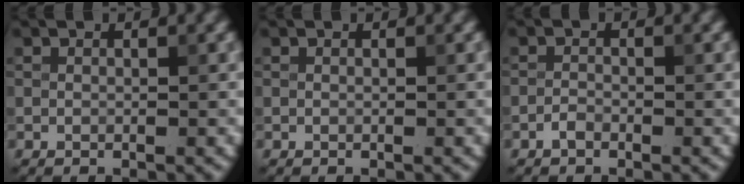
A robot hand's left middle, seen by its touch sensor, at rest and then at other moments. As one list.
[{"total": 0.0}, {"total": 0.9, "force": [-0.7, 0.4, 0.5], "torque": [-0.009, 0.002, -0.015]}]